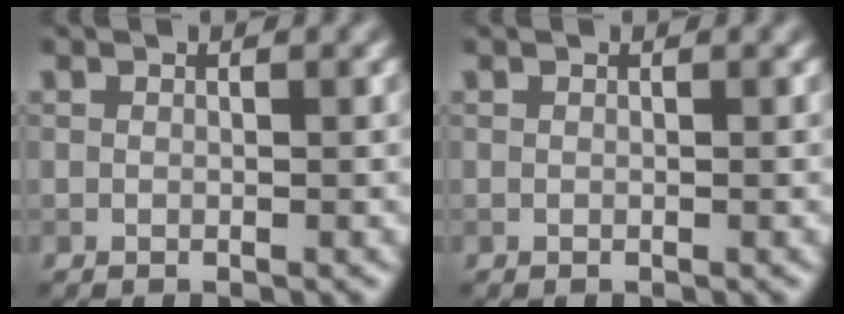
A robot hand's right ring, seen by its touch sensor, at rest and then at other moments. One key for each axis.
{"total": 0.0}